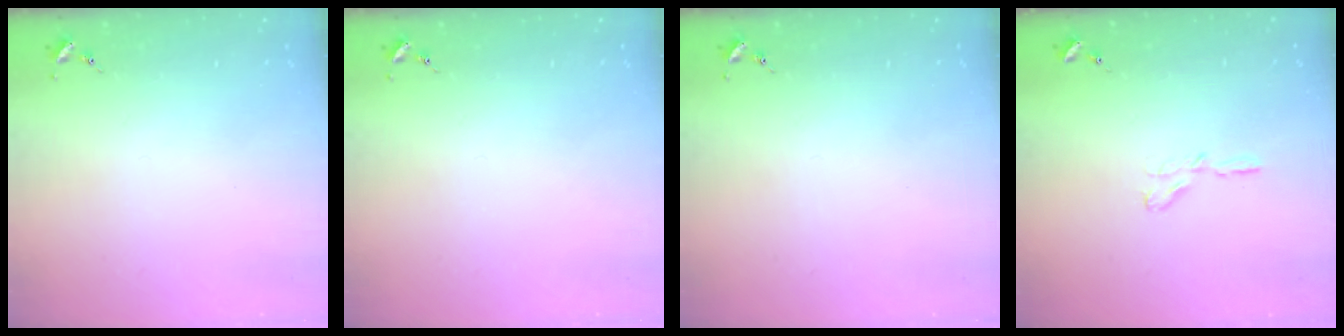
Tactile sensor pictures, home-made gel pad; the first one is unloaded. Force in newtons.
{"total": 0.0}
{"total": 0.0}
{"total": 3.8, "press": 3.8, "slide": 0.3}